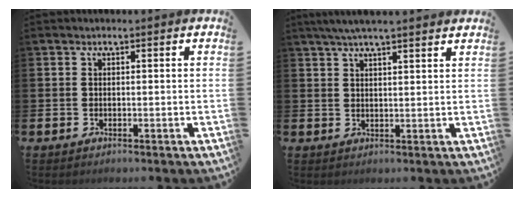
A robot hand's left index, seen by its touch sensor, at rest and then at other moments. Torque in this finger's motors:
{"motor_torque": [0.13, -0.52, 0.66, 0.21]}